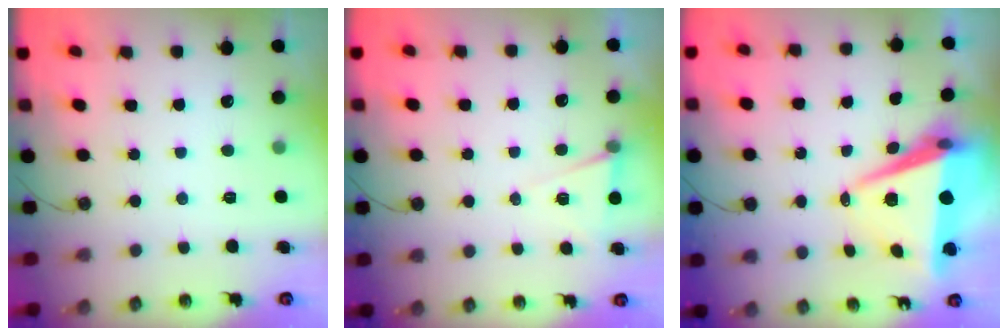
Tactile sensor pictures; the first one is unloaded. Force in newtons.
{"total": 6.2, "press": 4.2, "slide": 4.5}
{"total": 10.1, "press": 9.3, "slide": 3.9}